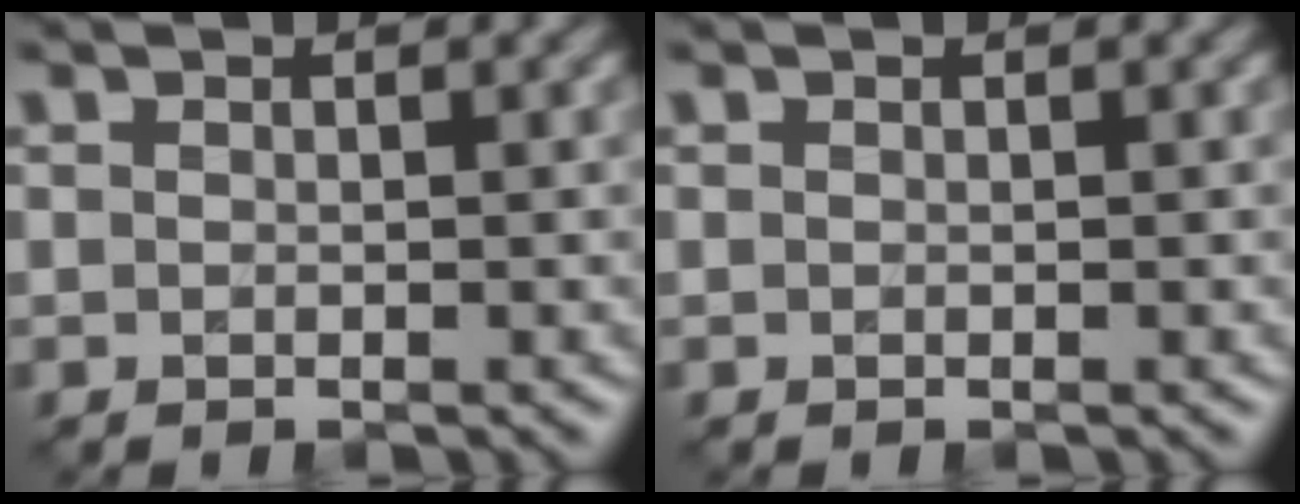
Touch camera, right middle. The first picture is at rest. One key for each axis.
{"total": 0.0}